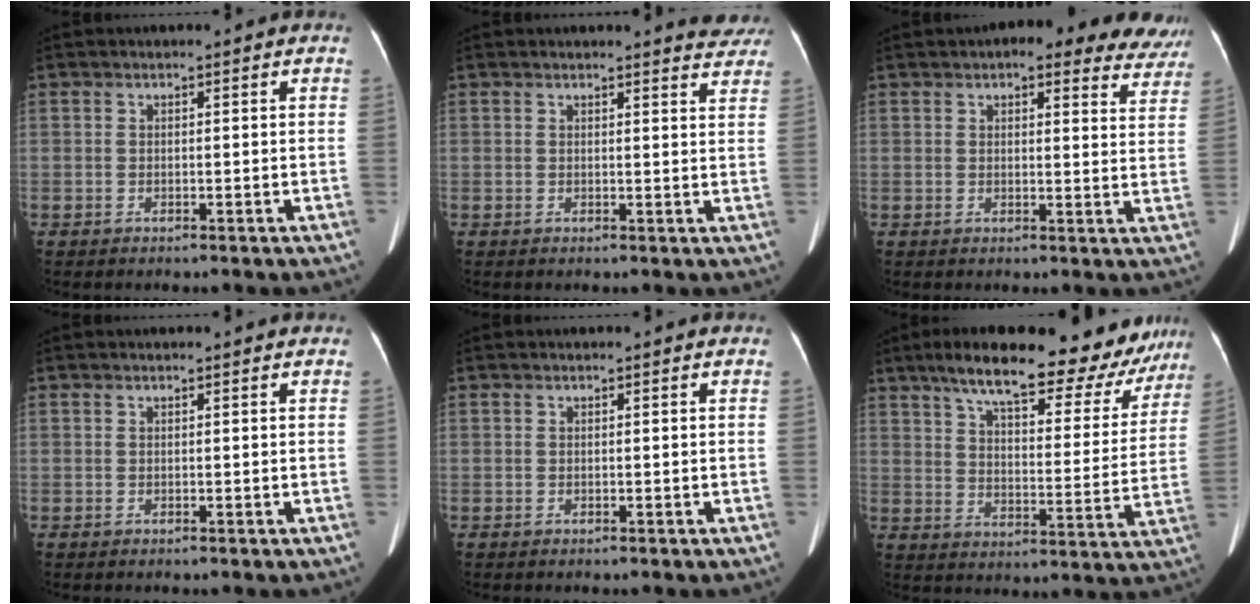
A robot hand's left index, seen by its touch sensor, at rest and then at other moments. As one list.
[{"total": 5.7, "force": [5.6, 1.0, 1.0], "torque": [0.007, -0.033, 0.032]}, {"total": 13.0, "force": [11.1, 4.1, 5.5], "torque": [-0.026, -0.013, 0.103]}, {"total": 1.3, "force": [1.2, 0.2, 0.5], "torque": [-0.005, -0.001, 0.009]}, {"total": 0.0}, {"total": 23.3, "force": [18.8, 6.8, 11.9], "torque": [-0.166, -0.001, 0.243]}]